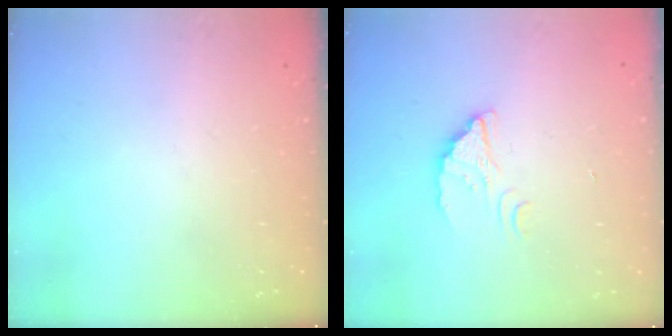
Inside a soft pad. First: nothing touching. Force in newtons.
{"total": 2.2, "press": 2.2, "slide": 0.2}